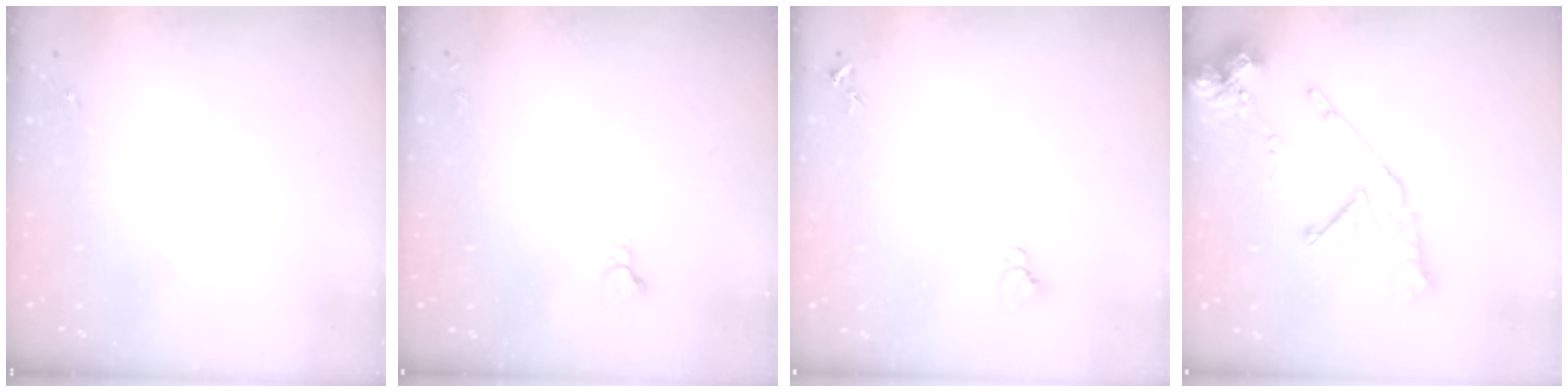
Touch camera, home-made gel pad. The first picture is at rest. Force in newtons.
{"total": 2.9, "press": 2.9, "slide": 0.2}
{"total": 2.8, "press": 2.8, "slide": 0.1}
{"total": 16.1, "press": 16.0, "slide": 2.0}